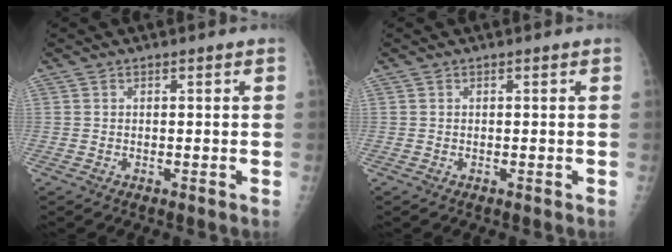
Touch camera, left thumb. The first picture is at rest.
{"total": 0.0}